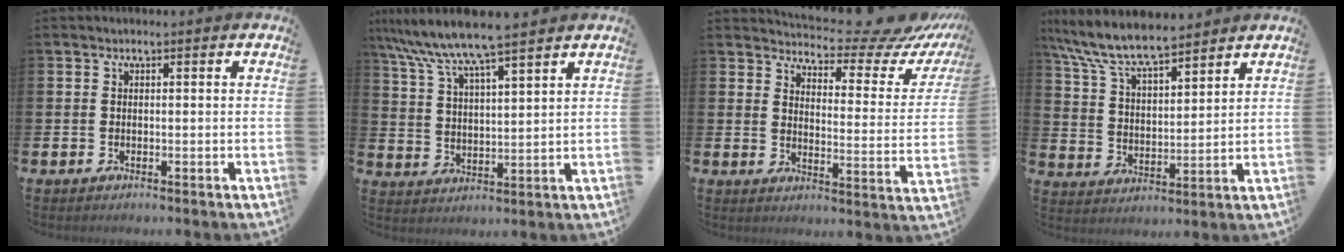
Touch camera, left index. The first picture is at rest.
{"total": 8.5, "force": [7.7, 0.2, 3.6], "torque": [-0.097, -0.035, 0.136]}
{"total": 6.8, "force": [6.3, 1.5, 2.2], "torque": [-0.042, -0.057, 0.100]}
{"total": 8.7, "force": [8.0, 1.4, 3.0], "torque": [-0.090, -0.045, 0.143]}